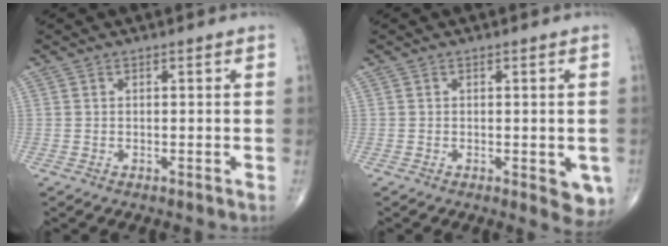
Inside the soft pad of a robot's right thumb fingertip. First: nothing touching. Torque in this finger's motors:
{"motor_torque": [0.58, 1.19, -0.06, -0.02, 0.14]}